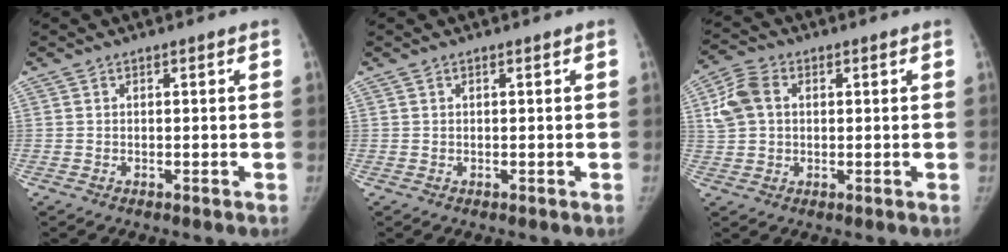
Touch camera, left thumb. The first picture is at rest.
{"total": 0.0}
{"total": 6.9, "force": [1.5, 5.1, 4.4], "torque": [-0.088, 0.013, 0.028]}